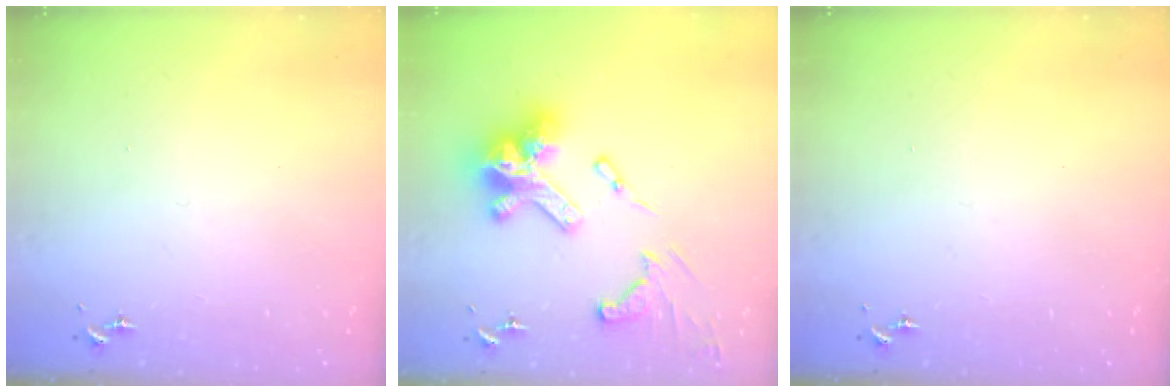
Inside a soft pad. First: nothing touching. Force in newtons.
{"total": 21.8, "press": 21.8, "slide": 1.7}
{"total": 0.0}